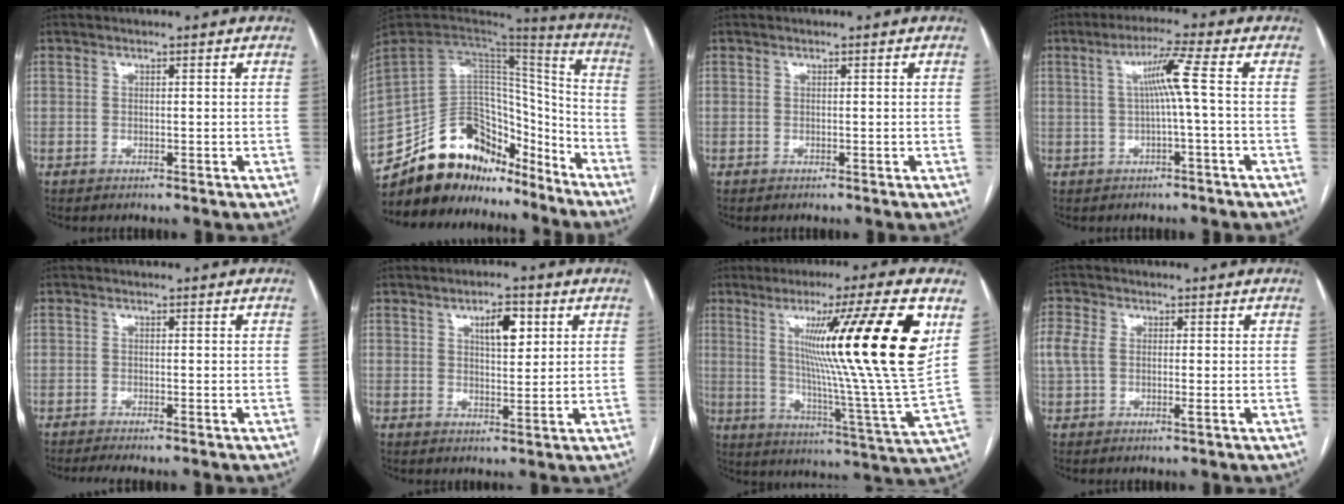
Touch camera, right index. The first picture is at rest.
{"total": 22.6, "force": [-18.6, 10.4, 7.6], "torque": [-0.174, 0.041, -0.299]}
{"total": 0.0}
{"total": 5.5, "force": [0.3, -1.1, 5.3], "torque": [-0.094, 0.012, 0.010]}
{"total": 2.3, "force": [-1.7, 0.2, 1.6], "torque": [-0.023, -0.003, -0.027]}
{"total": 5.2, "force": [2.2, 1.9, 4.3], "torque": [-0.069, 0.005, 0.038]}
{"total": 23.7, "force": [7.8, -2.0, 22.3], "torque": [-0.332, -0.016, 0.108]}
{"total": 4.5, "force": [0.1, 2.6, 3.7], "torque": [-0.102, 0.009, 0.000]}